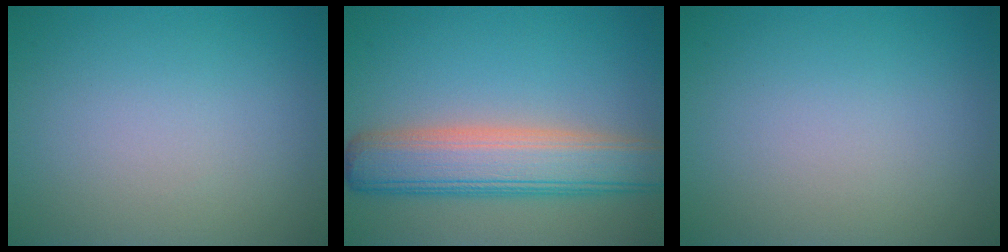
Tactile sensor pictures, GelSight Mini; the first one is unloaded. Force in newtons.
{"total": 7.4, "press": 7.3, "slide": 0.5}
{"total": 0.0}